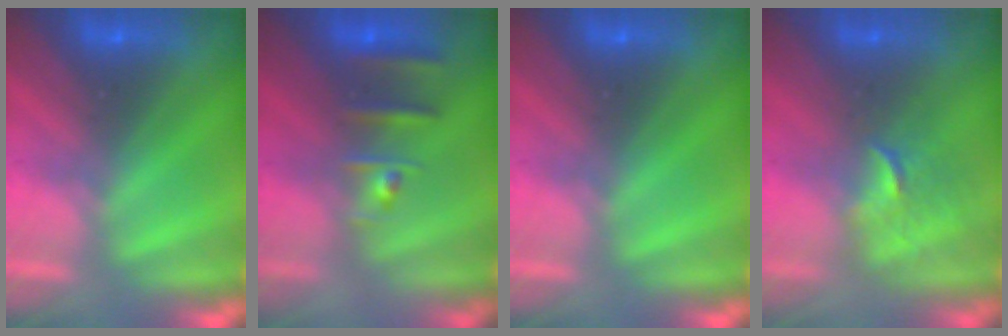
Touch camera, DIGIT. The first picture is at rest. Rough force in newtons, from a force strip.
{"total": 2.5}
{"total": 0.0}
{"total": 2.6}